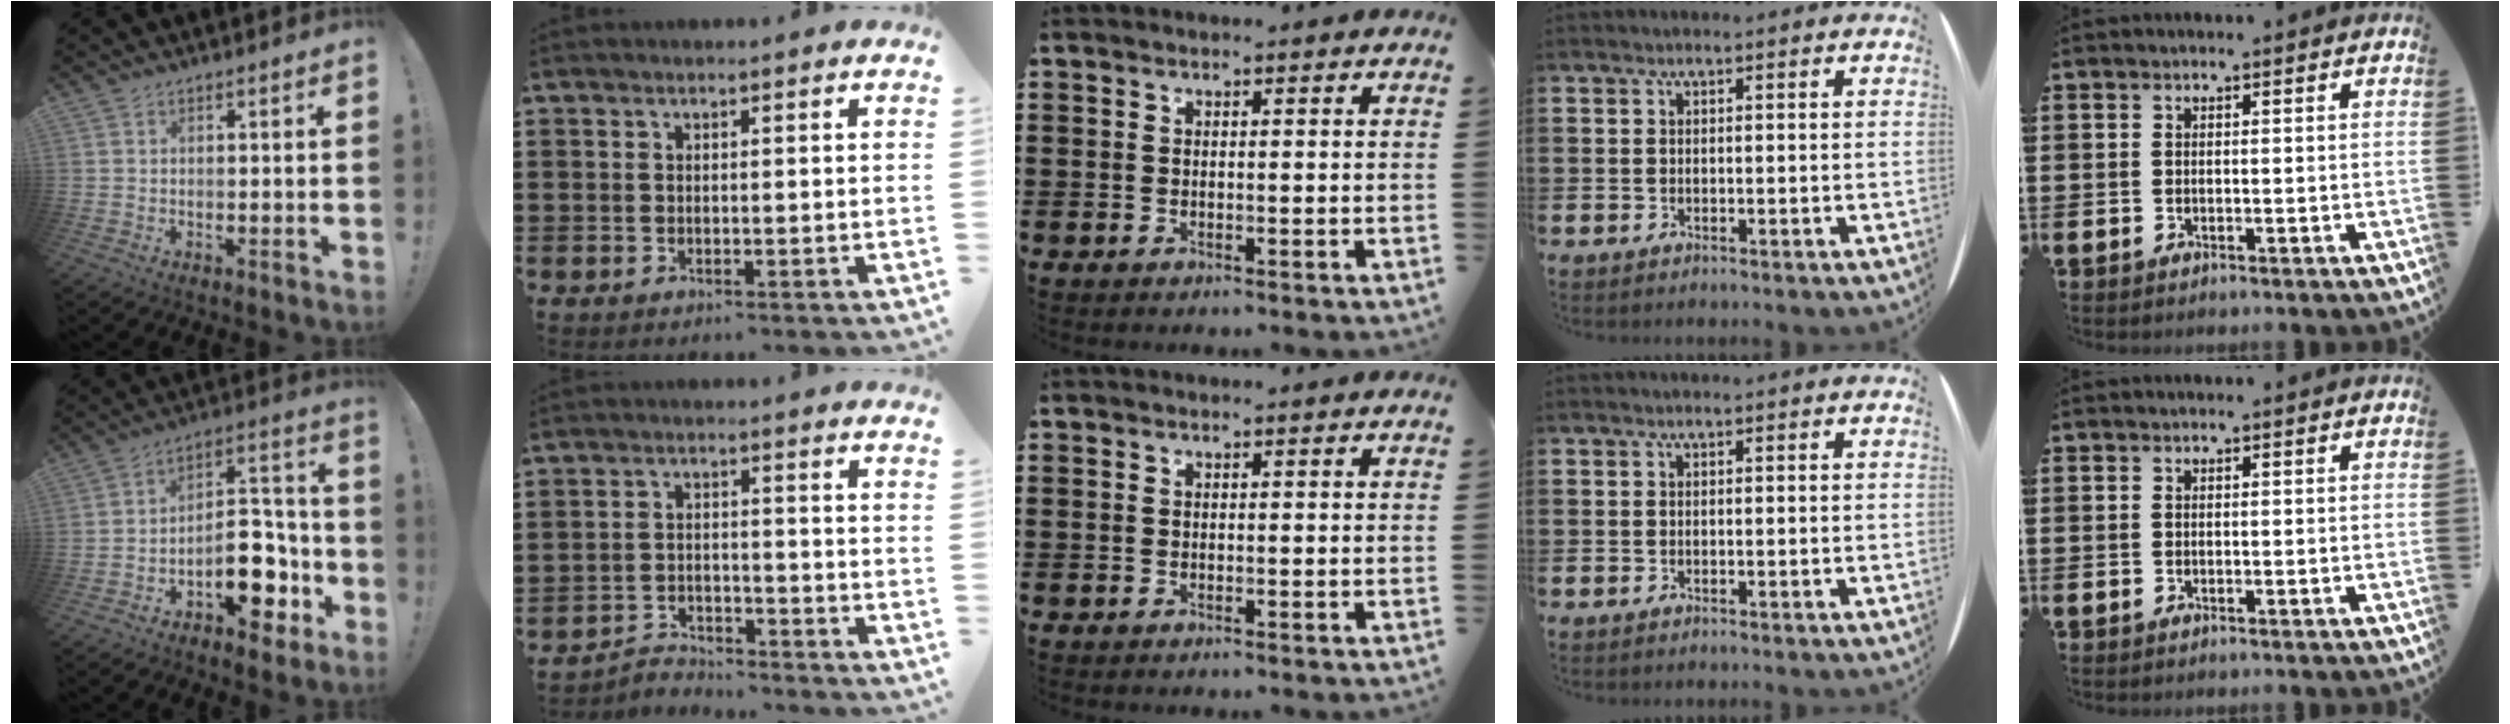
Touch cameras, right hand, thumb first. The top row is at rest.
{"thumb": {"total": 15.2, "force": [-6.6, 8.9, 10.4], "torque": [-0.116, 0.053, -0.096]}, "index": {"total": 3.1, "force": [-3.1, 0.4, 0.2], "torque": [-0.012, 0.003, -0.067]}}